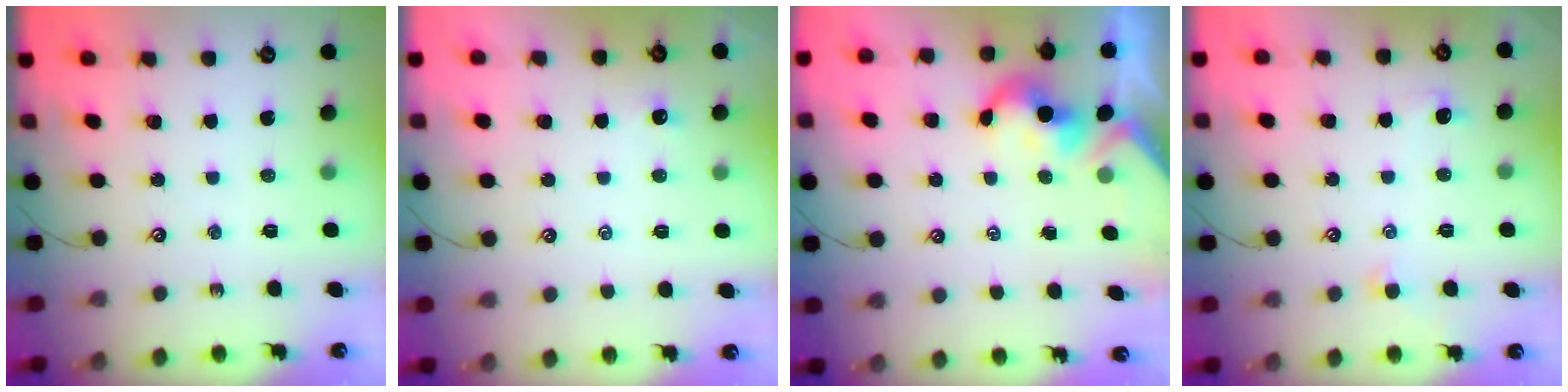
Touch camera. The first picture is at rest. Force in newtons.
{"total": 2.1, "press": 2.1, "slide": 0.3}
{"total": 2.0, "press": 2.0, "slide": 0.3}
{"total": 0.6, "press": 0.2, "slide": 0.6}